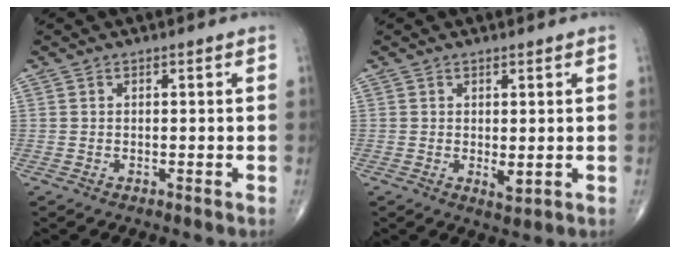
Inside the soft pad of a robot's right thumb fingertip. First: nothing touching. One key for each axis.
{"total": 2.3, "fx": 0.1, "fy": 0.6, "fz": 2.3, "tx": -0.034, "ty": -0.009, "tz": 0.006}